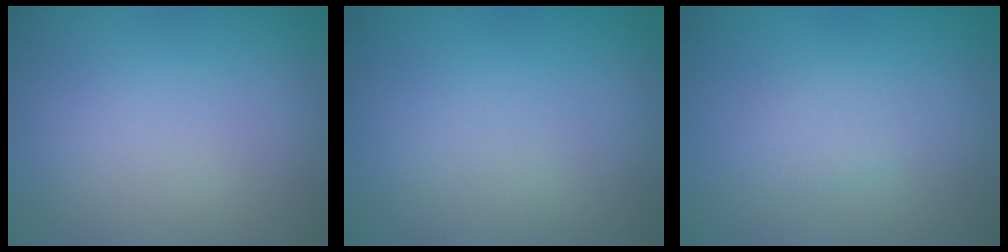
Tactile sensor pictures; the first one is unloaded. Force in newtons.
{"total": 0.0}
{"total": 1.1, "press": 1.1, "slide": 0.1}